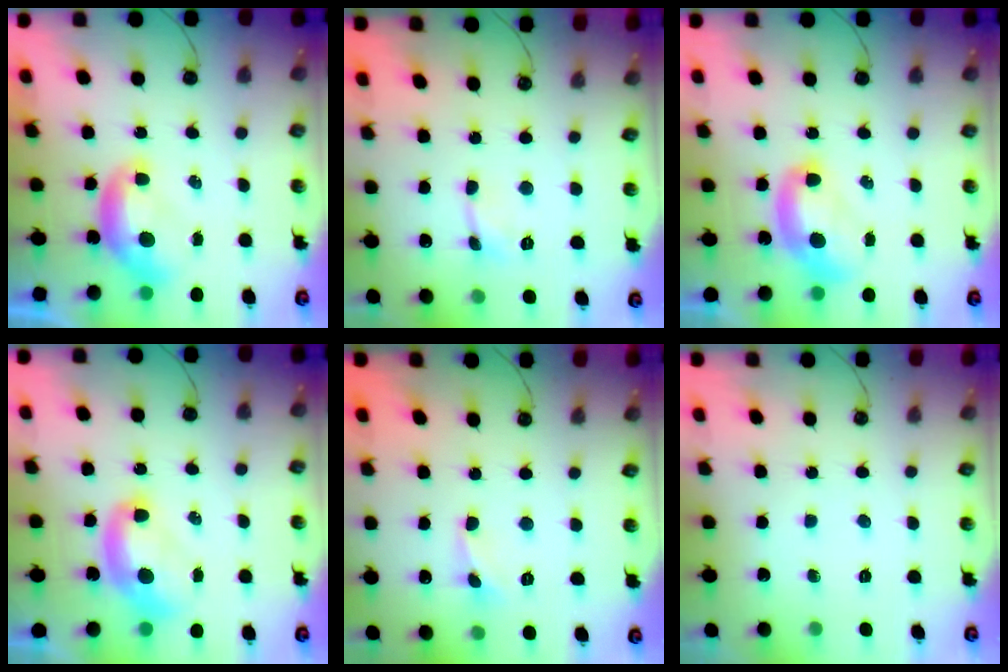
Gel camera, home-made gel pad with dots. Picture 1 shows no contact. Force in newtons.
{"total": 0.0}
{"total": 2.7, "press": 2.6, "slide": 0.6}
{"total": 2.2, "press": 2.2, "slide": 0.2}
{"total": 0.8, "press": 0.8, "slide": 0.2}
{"total": 0.0}